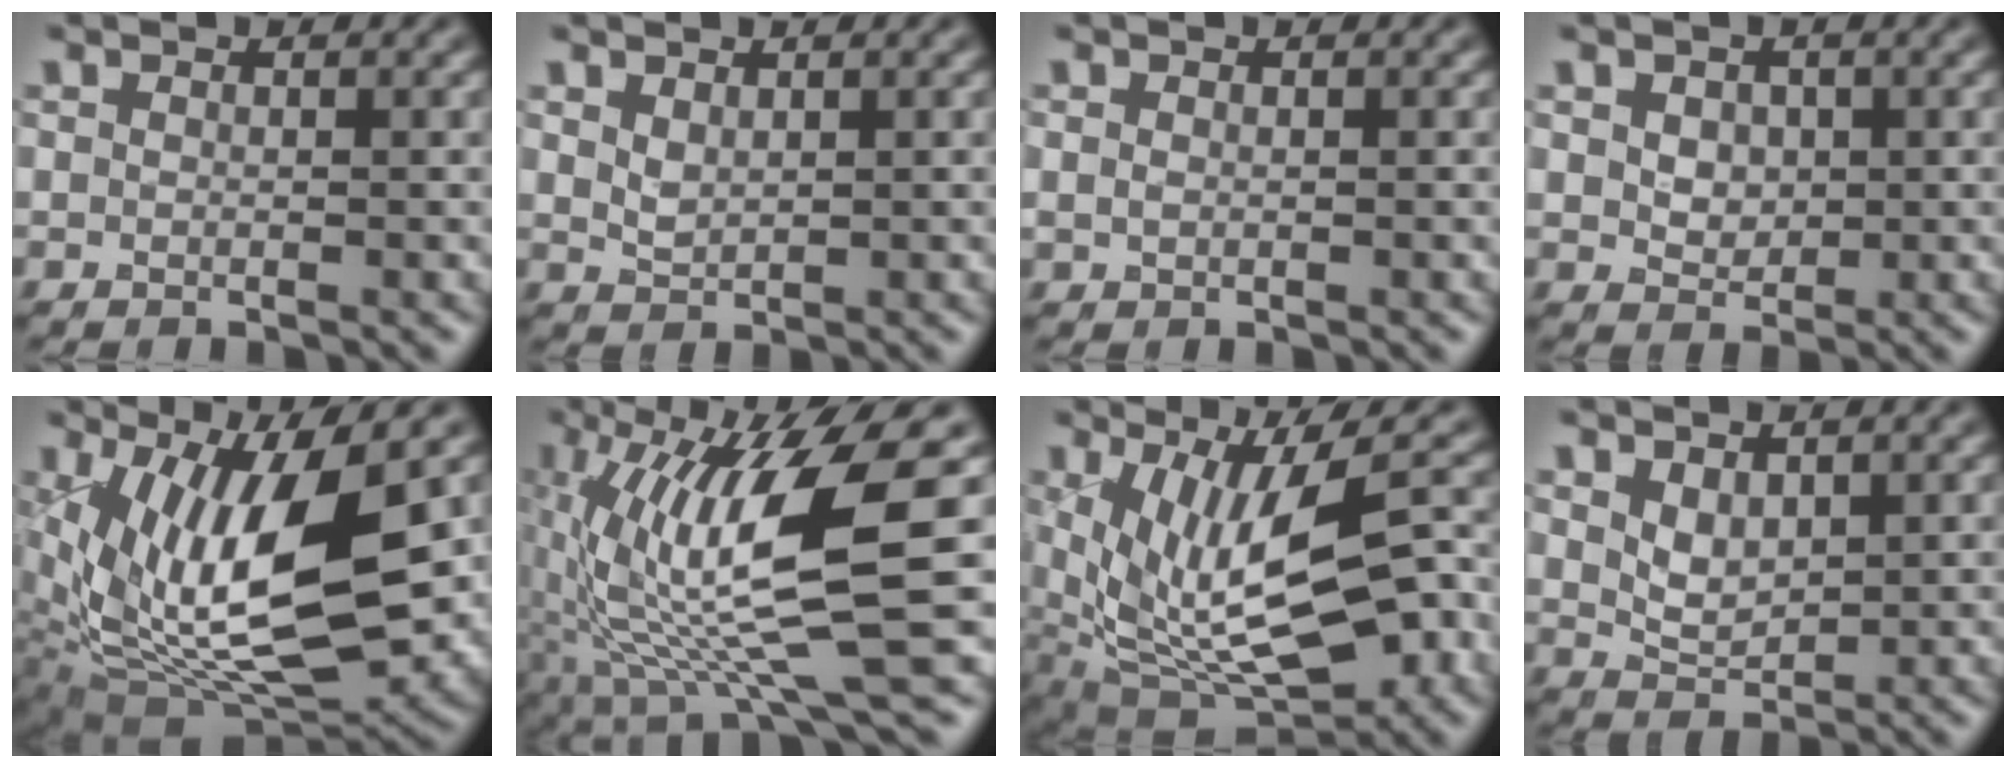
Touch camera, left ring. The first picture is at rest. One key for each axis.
{"total": 1.3, "fx": 0.8, "fy": 0.6, "fz": 0.8, "tx": -0.021, "ty": -0.002, "tz": 0.023}
{"total": 0.6, "fx": 0.1, "fy": 0.4, "fz": 0.4, "tx": -0.010, "ty": -0.001, "tz": 0.002}
{"total": 2.5, "fx": 0.6, "fy": 2.0, "fz": 1.4, "tx": -0.032, "ty": 0.003, "tz": 0.012}
{"total": 11.7, "fx": 2.4, "fy": 4.9, "fz": 10.4, "tx": -0.183, "ty": -0.018, "tz": 0.049}
{"total": 11.9, "fx": 0.4, "fy": 2.5, "fz": 11.7, "tx": -0.211, "ty": -0.009, "tz": 0.011}
{"total": 11.6, "fx": -0.2, "fy": 5.1, "fz": 10.4, "tx": -0.181, "ty": -0.020, "tz": 0.007}
{"total": 2.3, "fx": 1.1, "fy": 1.4, "fz": 1.5, "tx": -0.033, "ty": -0.006, "tz": 0.028}